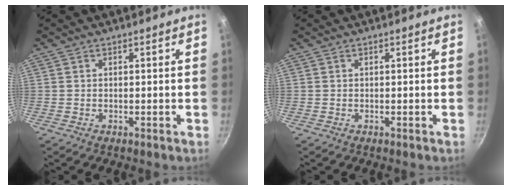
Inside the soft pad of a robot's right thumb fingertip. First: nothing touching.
{"total": 0.0}